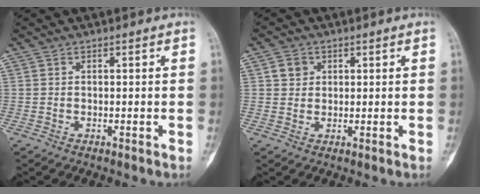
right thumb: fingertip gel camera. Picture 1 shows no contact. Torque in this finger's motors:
{"motor_torque": [-0.11, 0.04, 0.06, -0.11, -0.01]}